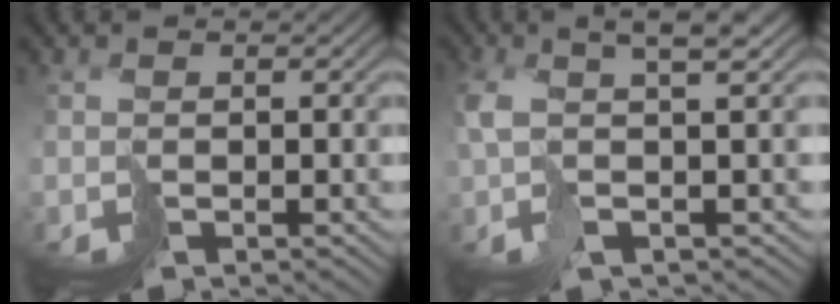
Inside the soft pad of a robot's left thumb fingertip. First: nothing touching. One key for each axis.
{"total": 6.5, "fx": 1.3, "fy": 1.8, "fz": 6.1, "tx": -0.115, "ty": 0.010, "tz": 0.017}